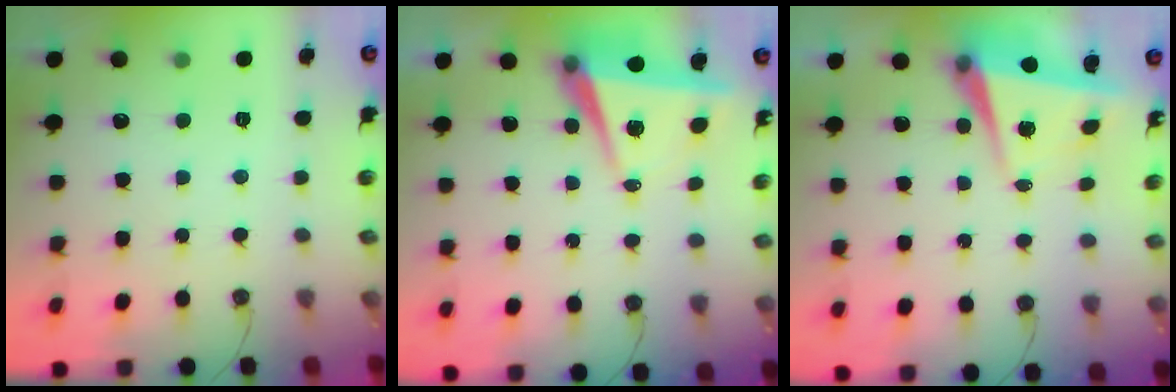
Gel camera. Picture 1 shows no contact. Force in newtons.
{"total": 7.0, "press": 5.4, "slide": 4.4}
{"total": 5.7, "press": 5.5, "slide": 1.4}